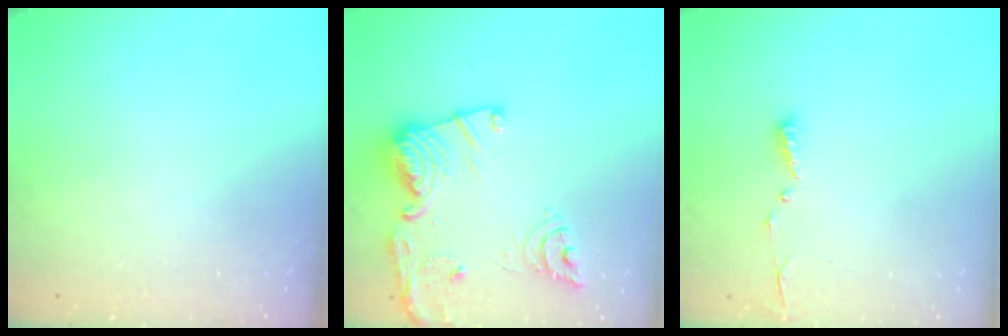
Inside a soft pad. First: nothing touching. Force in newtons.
{"total": 17.6, "press": 17.6, "slide": 1.7}
{"total": 3.9, "press": 3.9, "slide": 0.3}